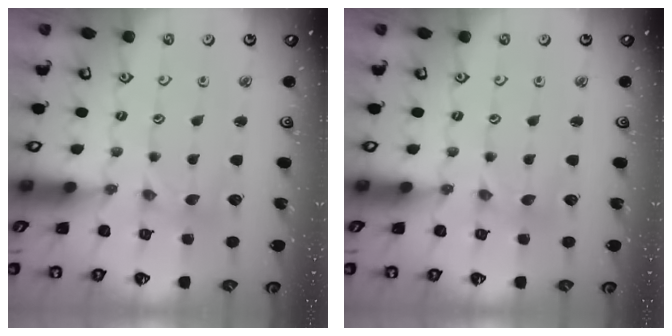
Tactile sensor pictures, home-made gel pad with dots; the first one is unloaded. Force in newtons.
{"total": 0.0}